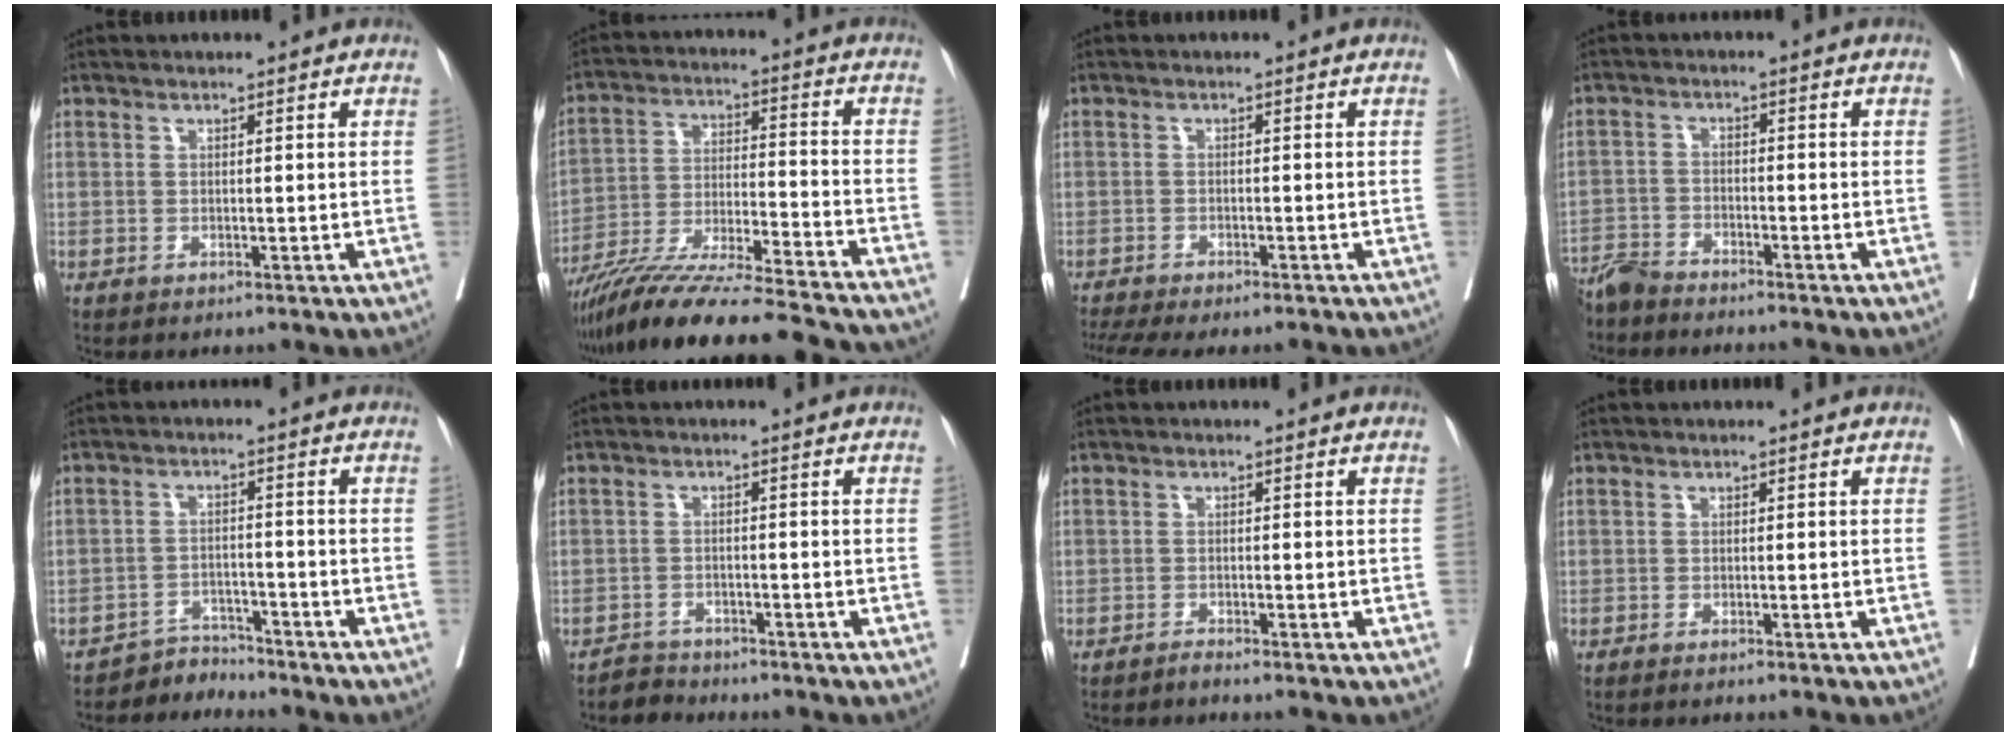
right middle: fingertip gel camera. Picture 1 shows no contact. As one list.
[{"total": 22.2, "force": [-19.5, 0.1, 10.5], "torque": [-0.177, -0.039, -0.317]}, {"total": 11.3, "force": [-9.8, 2.0, 5.2], "torque": [-0.083, -0.008, -0.135]}, {"total": 6.3, "force": [-6.1, 0.7, 1.6], "torque": [-0.020, -0.015, -0.108]}, {"total": 3.4, "force": [-3.2, 0.3, -1.3], "torque": [0.030, 0.000, -0.054]}, {"total": 2.6, "force": [-2.4, 0.6, -1.0], "torque": [0.019, -0.005, -0.045]}, {"total": 0.8, "force": [-0.8, -0.2, 0.1], "torque": [-0.002, -0.001, -0.015]}, {"total": 2.0, "force": [-1.7, -0.1, 1.0], "torque": [-0.013, 0.000, -0.021]}]